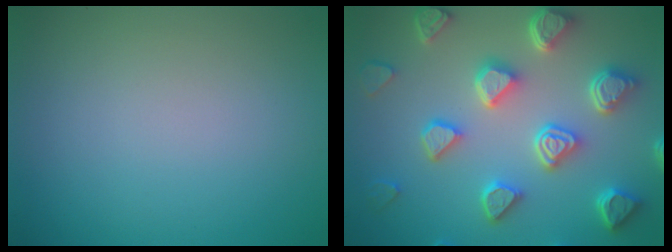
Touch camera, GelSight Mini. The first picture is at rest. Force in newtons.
{"total": 7.0, "press": 5.7, "slide": 4.1}